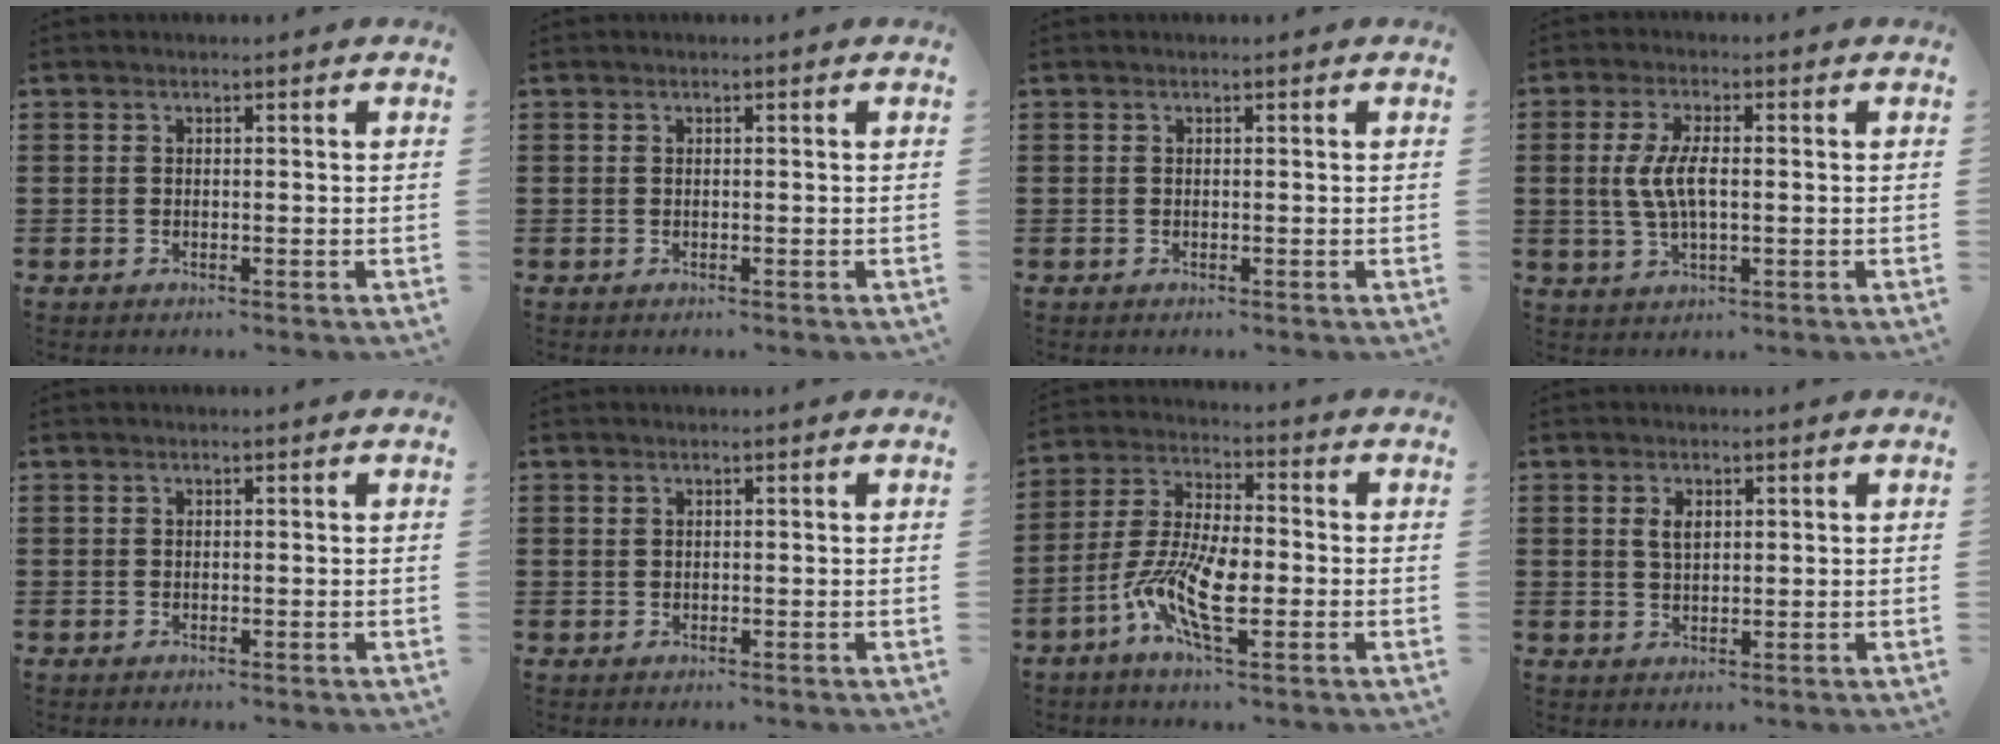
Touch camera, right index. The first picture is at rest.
{"total": 0.0}
{"total": 0.0}
{"total": 5.8, "force": [0.2, 2.0, 5.4], "torque": [-0.130, -0.006, -0.008]}
{"total": 0.0}
{"total": 0.6, "force": [0.3, 0.5, 0.2], "torque": [-0.006, 0.002, 0.006]}
{"total": 10.0, "force": [-3.6, 3.5, 8.7], "torque": [-0.203, -0.011, -0.074]}
{"total": 2.4, "force": [0.8, 1.2, 1.8], "torque": [-0.040, 0.005, 0.014]}